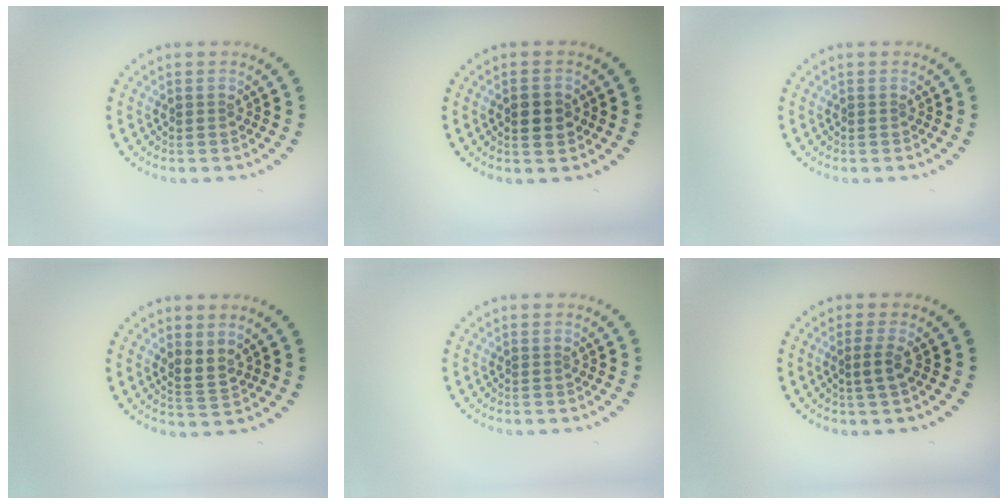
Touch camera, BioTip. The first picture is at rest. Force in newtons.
{"total": 2.4, "press": 2.4, "slide": 0.1}
{"total": 0.0}
{"total": 1.7, "press": 1.3, "slide": 1.0}
{"total": 0.0}
{"total": 1.5, "press": 1.2, "slide": 0.9}